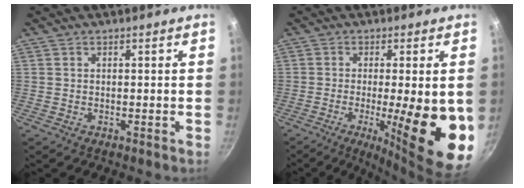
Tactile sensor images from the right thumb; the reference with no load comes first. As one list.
[{"total": 17.9, "force": [-3.3, 4.2, 17.1], "torque": [-0.228, -0.013, -0.038]}]